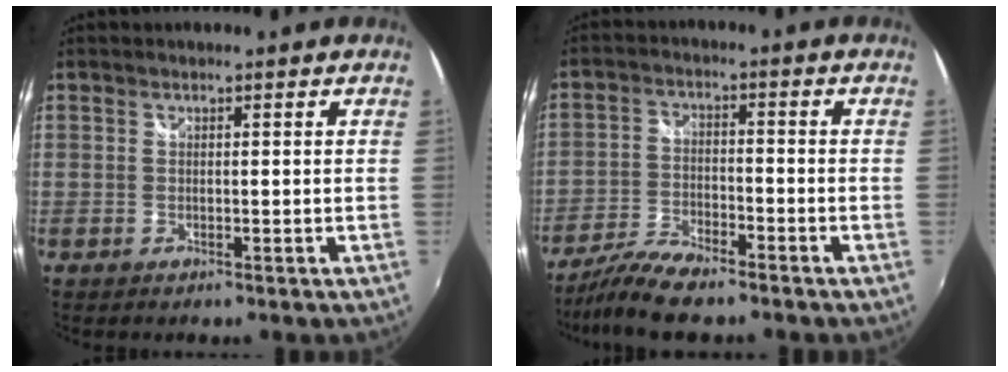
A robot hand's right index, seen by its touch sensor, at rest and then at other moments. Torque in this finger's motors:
{"motor_torque": [0.61, -0.57, 0.21, 0.00]}